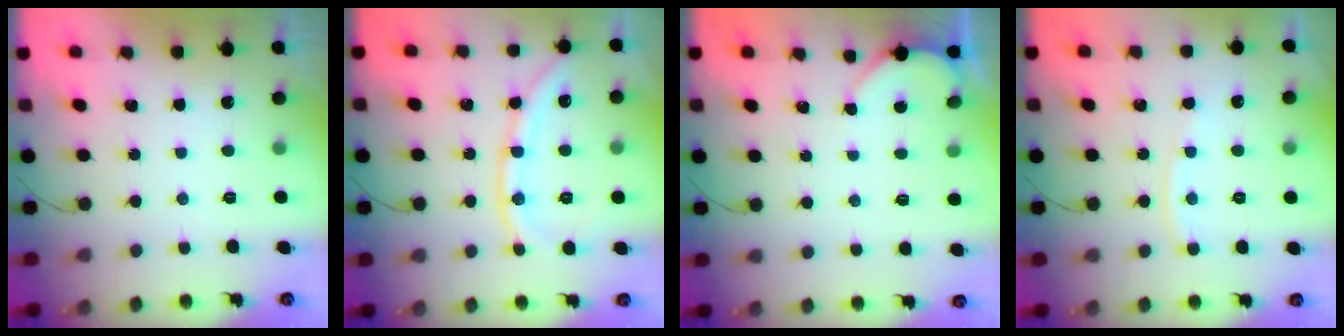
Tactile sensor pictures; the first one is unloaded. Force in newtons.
{"total": 10.4, "press": 10.3, "slide": 1.4}
{"total": 2.0, "press": 2.0, "slide": 0.2}
{"total": 3.4, "press": 3.4, "slide": 0.4}